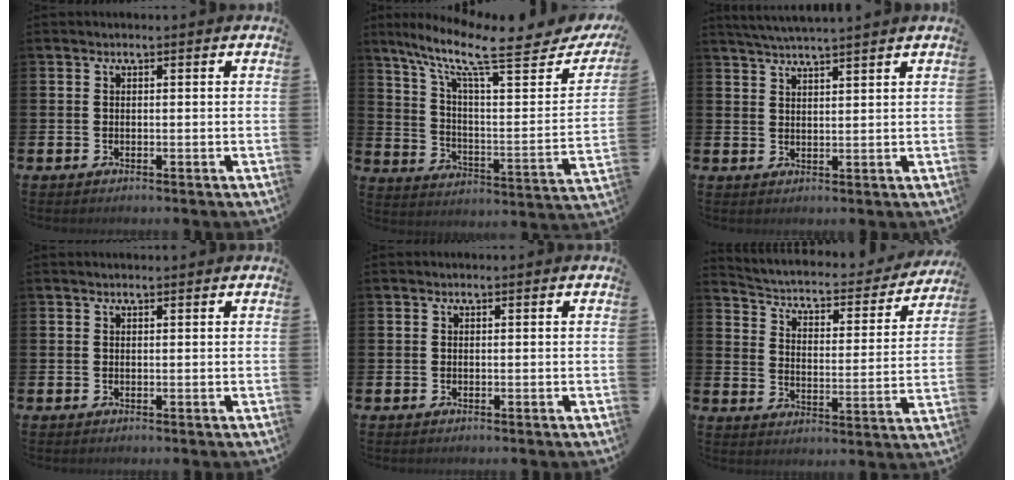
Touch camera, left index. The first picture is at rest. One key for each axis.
{"total": 10.9, "fx": 7.8, "fy": 2.7, "fz": 7.0, "tx": -0.140, "ty": -0.063, "tz": 0.116}
{"total": 3.4, "fx": 3.4, "fy": -0.6, "fz": 0.4, "tx": -0.020, "ty": -0.009, "tz": 0.062}
{"total": 0.5, "fx": 0.5, "fy": 0.0, "fz": 0.1, "tx": -0.003, "ty": 0.000, "tz": 0.009}
{"total": 0.0}
{"total": 4.5, "fx": 4.1, "fy": 1.3, "fz": 1.5, "tx": -0.057, "ty": -0.034, "tz": 0.058}